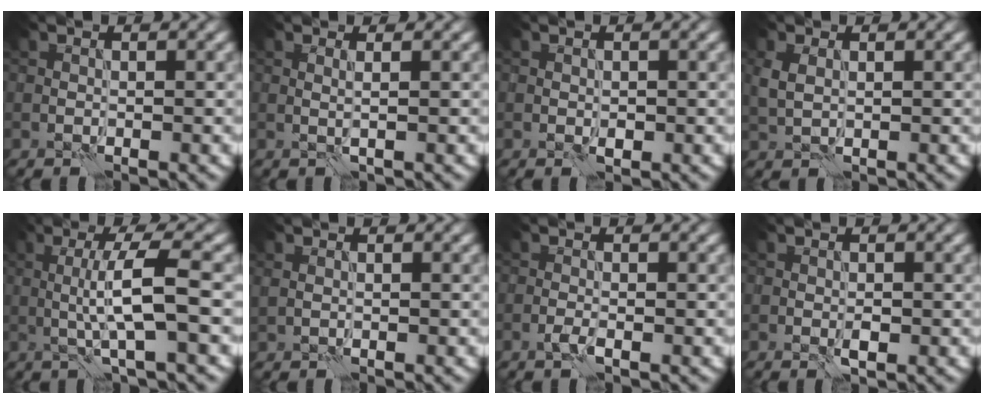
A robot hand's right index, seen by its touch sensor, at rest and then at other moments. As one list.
[{"total": 1.3, "force": [0.5, 0.3, 1.2], "torque": [-0.020, -0.001, -0.005]}, {"total": 0.7, "force": [-0.1, 0.5, 0.5], "torque": [-0.005, 0.000, -0.001]}, {"total": 2.0, "force": [0.6, 1.3, 1.5], "torque": [-0.042, 0.003, 0.013]}, {"total": 5.2, "force": [-0.2, 0.6, 5.1], "torque": [-0.098, 0.006, -0.006]}, {"total": 0.7, "force": [0.5, 0.2, 0.5], "torque": [-0.011, -0.002, 0.009]}, {"total": 1.1, "force": [-0.6, 0.2, 0.9], "torque": [-0.019, 0.002, -0.014]}, {"total": 0.9, "force": [-0.2, 0.4, 0.8], "torque": [-0.013, 0.001, -0.004]}]